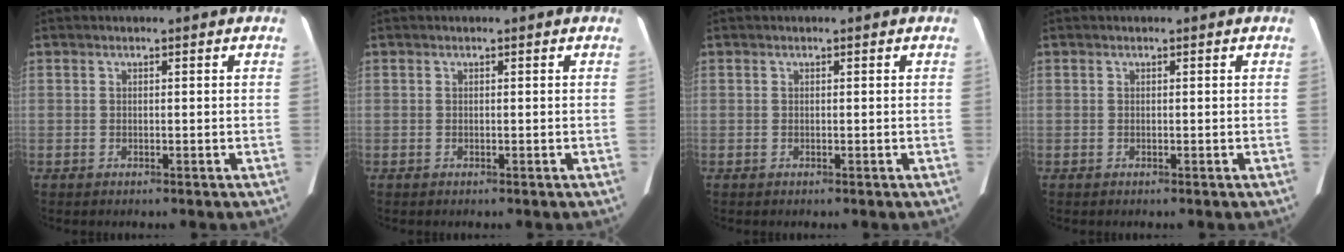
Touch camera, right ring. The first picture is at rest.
{"total": 0.0}
{"total": 0.0}
{"total": 0.0}